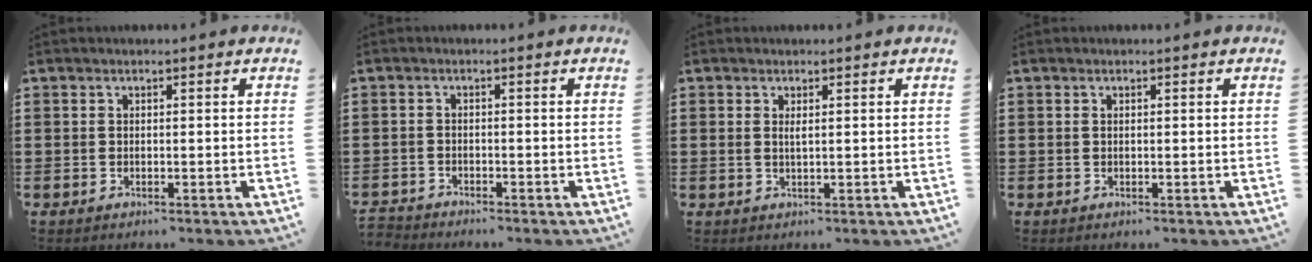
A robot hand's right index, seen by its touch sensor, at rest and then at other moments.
{"total": 1.6, "force": [-1.6, 0.2, -0.2], "torque": [-0.002, 0.002, -0.036]}
{"total": 1.0, "force": [0.4, 0.3, 0.9], "torque": [-0.017, 0.003, 0.006]}
{"total": 0.0}